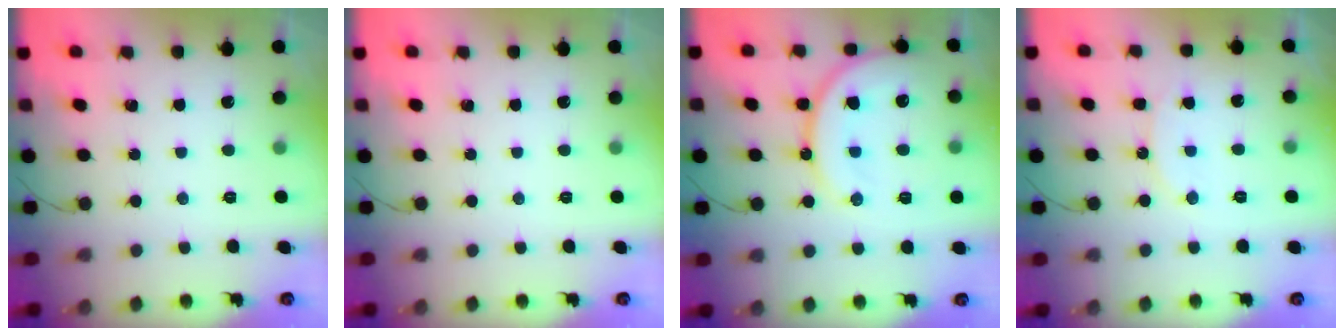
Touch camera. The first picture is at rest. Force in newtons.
{"total": 0.0}
{"total": 16.8, "press": 16.4, "slide": 3.7}
{"total": 8.9, "press": 8.8, "slide": 0.9}